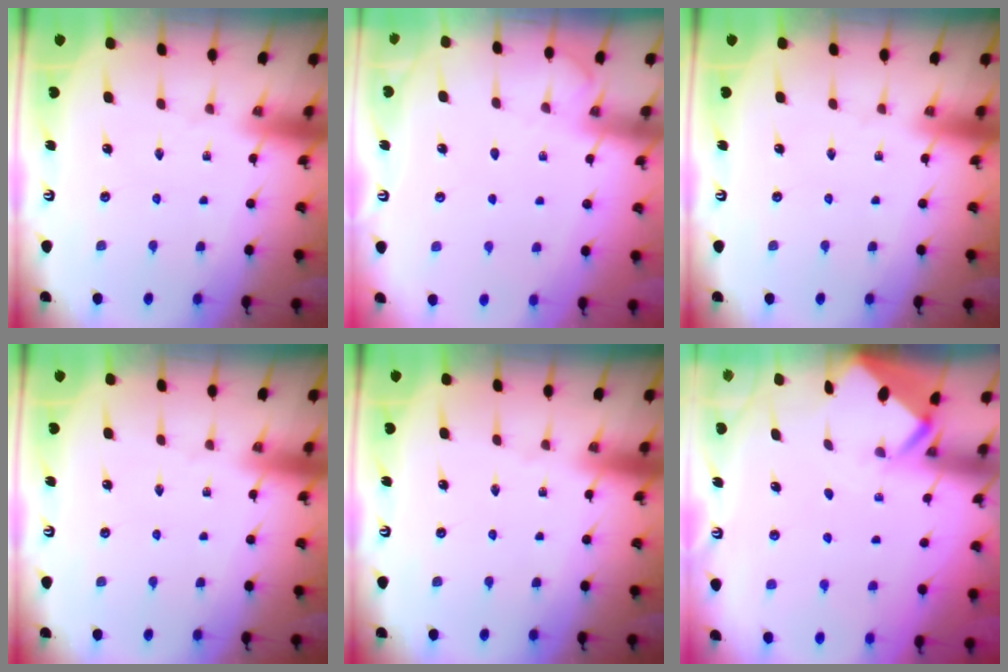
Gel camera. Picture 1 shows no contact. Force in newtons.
{"total": 2.3, "press": 2.3, "slide": 0.3}
{"total": 0.0}
{"total": 0.0}
{"total": 0.0}
{"total": 2.5, "press": 2.5, "slide": 0.2}